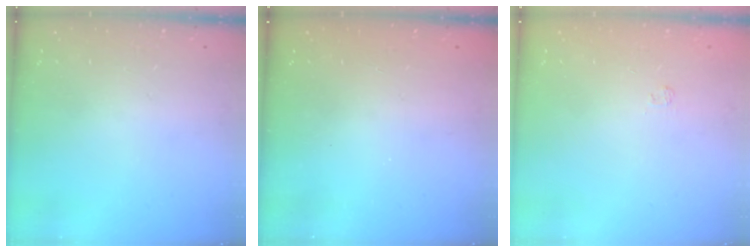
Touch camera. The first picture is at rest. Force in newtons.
{"total": 2.3, "press": 2.2, "slide": 0.8}
{"total": 1.7, "press": 1.2, "slide": 1.1}